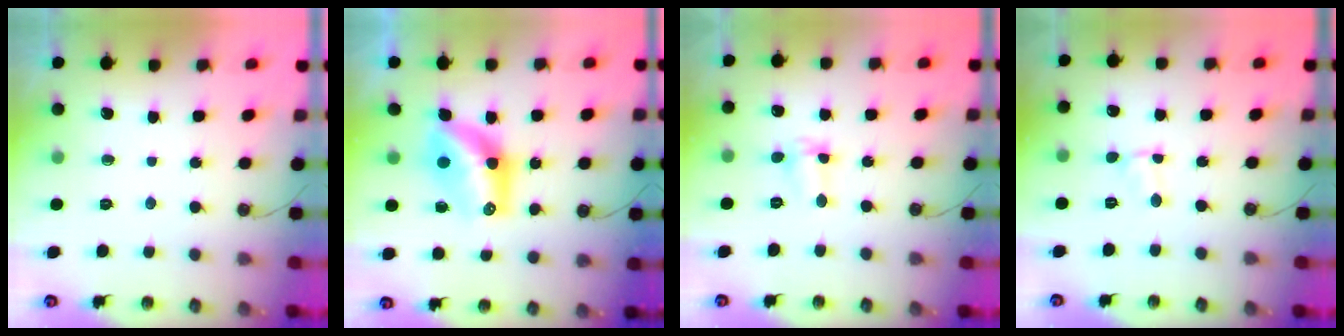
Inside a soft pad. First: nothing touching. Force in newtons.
{"total": 11.9, "press": 11.3, "slide": 3.6}
{"total": 2.9, "press": 2.9, "slide": 0.5}
{"total": 1.5, "press": 1.5, "slide": 0.2}